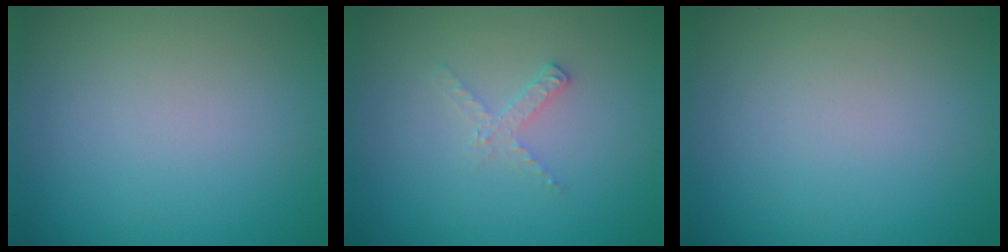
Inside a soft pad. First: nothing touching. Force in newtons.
{"total": 1.4, "press": 1.4, "slide": 0.1}
{"total": 0.0}